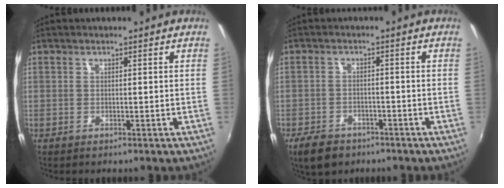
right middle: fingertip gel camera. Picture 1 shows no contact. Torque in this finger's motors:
{"motor_torque": [0.57, -0.51, 0.05, 0.02]}